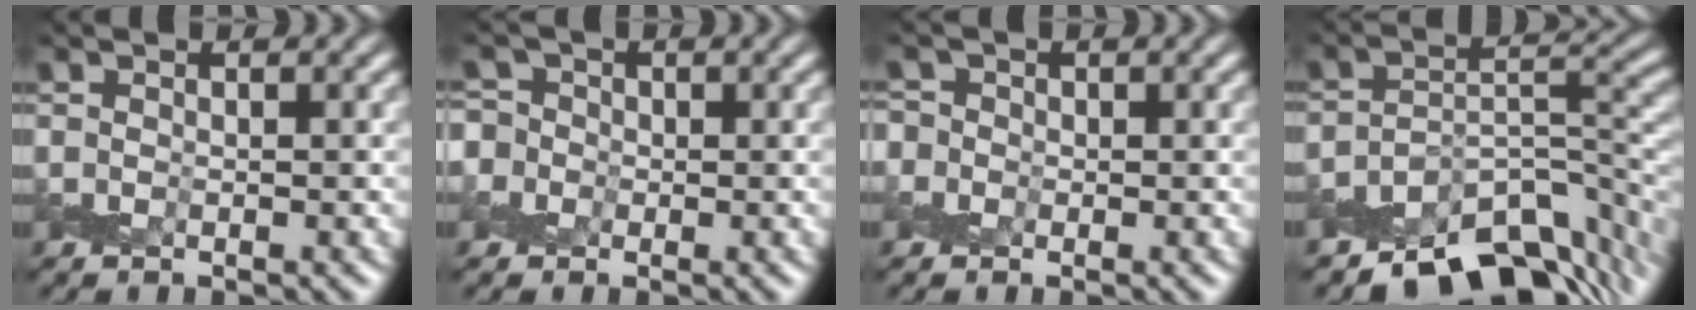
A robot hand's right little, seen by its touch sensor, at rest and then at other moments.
{"total": 3.2, "force": [-0.4, 3.1, 0.8], "torque": [-0.003, 0.023, -0.036]}
{"total": 1.5, "force": [-0.2, 1.5, 0.2], "torque": [0.010, 0.010, -0.019]}
{"total": 9.6, "force": [-7.3, 3.9, 5.0], "torque": [-0.060, -0.008, -0.120]}